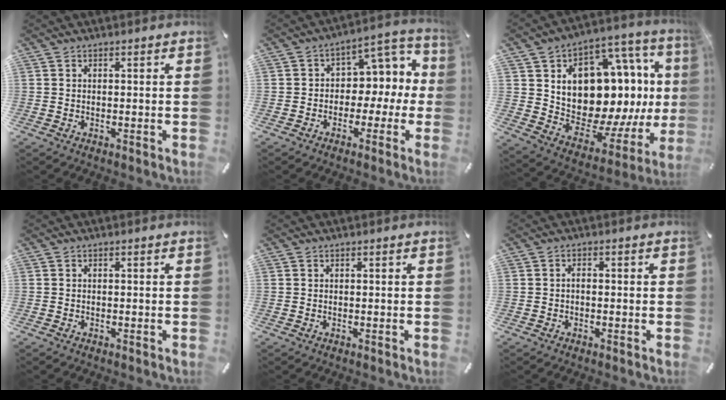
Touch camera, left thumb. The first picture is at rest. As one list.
[{"total": 9.0, "force": [1.0, 7.5, 4.8], "torque": [-0.051, -0.010, 0.017]}, {"total": 18.5, "force": [4.2, 13.2, 12.2], "torque": [-0.196, -0.057, 0.087]}, {"total": 0.5, "force": [-0.4, 0.3, 0.2], "torque": [-0.003, 0.002, -0.010]}, {"total": 0.0}, {"total": 1.4, "force": [-0.6, 0.8, 1.0], "torque": [-0.021, 0.004, -0.013]}]